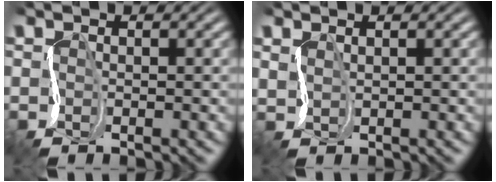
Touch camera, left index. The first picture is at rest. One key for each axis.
{"total": 1.2, "fx": 1.1, "fy": -0.2, "fz": -0.4, "tx": 0.001, "ty": 0.010, "tz": 0.026}